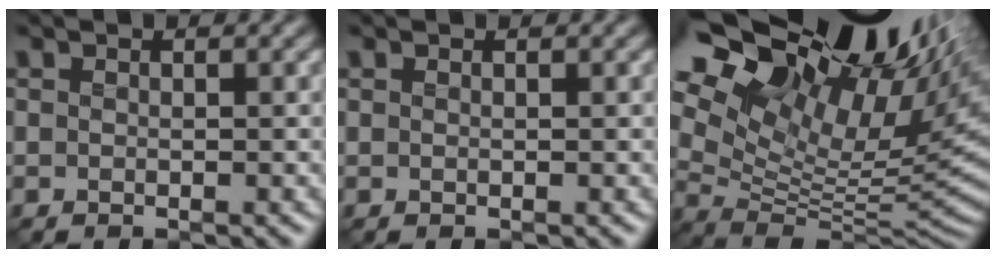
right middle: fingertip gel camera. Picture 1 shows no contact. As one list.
[{"total": 0.0}, {"total": 19.2, "force": [10.0, 10.2, 12.8], "torque": [-0.213, 0.039, 0.188]}]